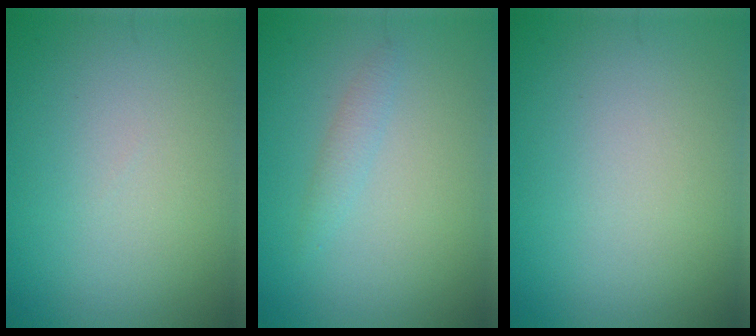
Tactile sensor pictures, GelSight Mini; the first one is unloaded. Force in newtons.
{"total": 1.1, "press": 1.1, "slide": 0.0}
{"total": 0.0}